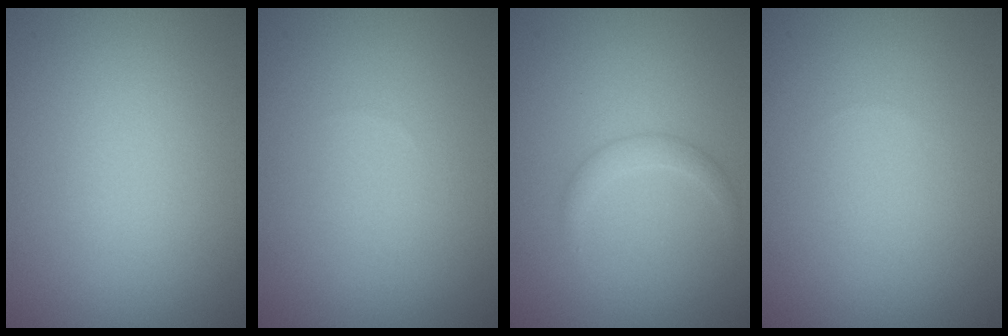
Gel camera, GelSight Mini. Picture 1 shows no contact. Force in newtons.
{"total": 0.0}
{"total": 1.2, "press": 1.2, "slide": 0.1}
{"total": 0.0}